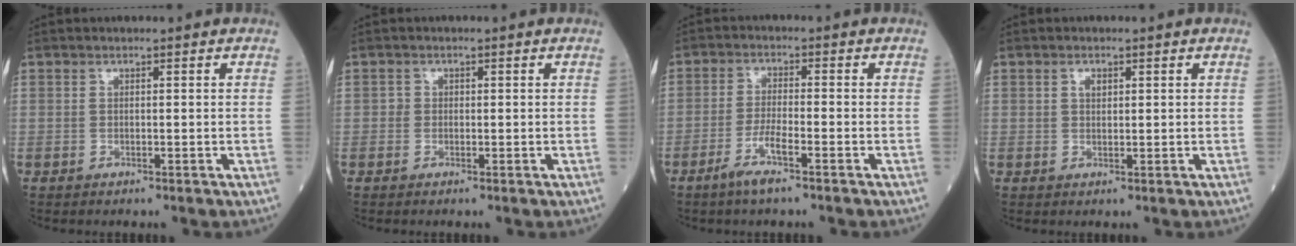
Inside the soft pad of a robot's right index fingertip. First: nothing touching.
{"total": 0.9, "force": [0.0, 0.9, 0.2], "torque": [0.001, 0.003, -0.002]}
{"total": 4.5, "force": [-2.7, 0.0, 3.6], "torque": [-0.074, -0.006, -0.057]}
{"total": 1.3, "force": [0.6, 0.7, 0.9], "torque": [-0.014, 0.000, 0.010]}